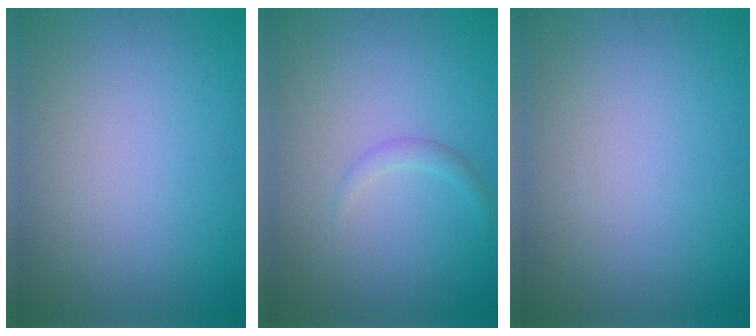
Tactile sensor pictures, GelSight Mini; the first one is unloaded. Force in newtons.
{"total": 1.0, "press": 1.0, "slide": 0.1}
{"total": 0.0}